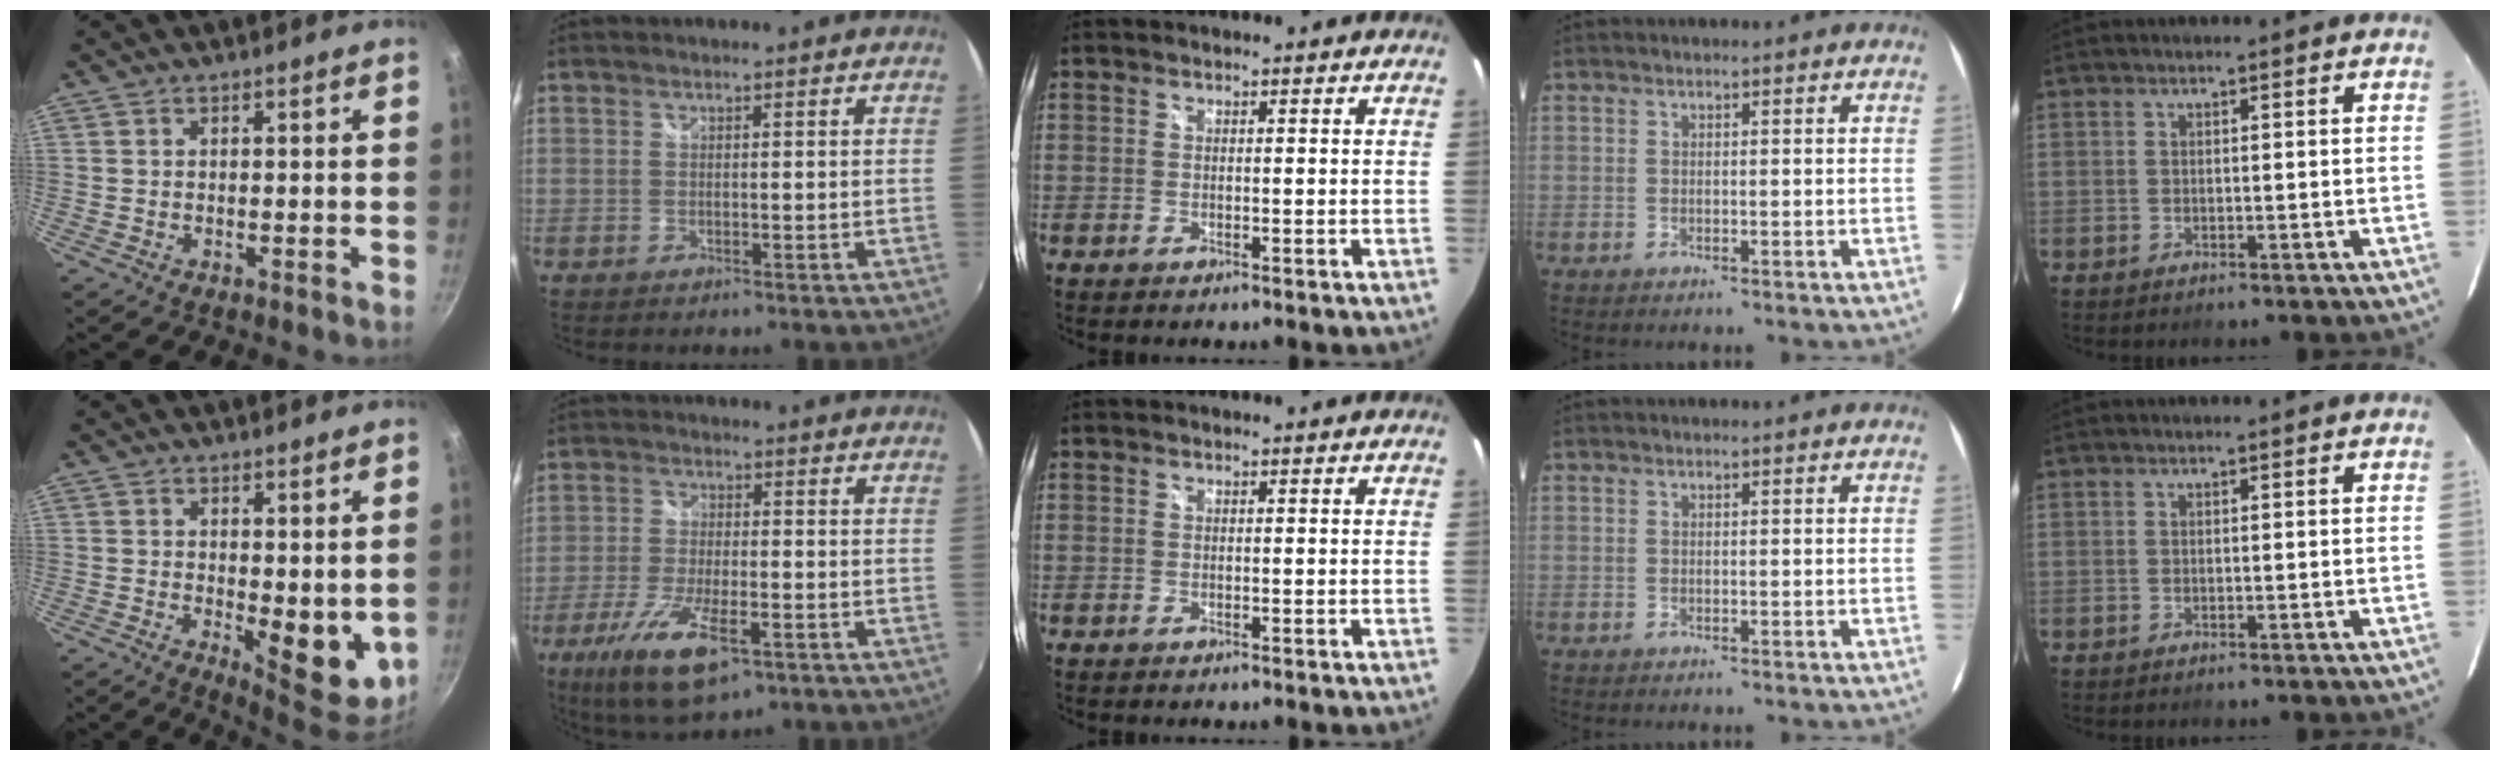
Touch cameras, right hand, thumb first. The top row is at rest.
{"thumb": {"total": 10.3, "force": [0.2, 4.8, 9.1], "torque": [-0.085, -0.013, 0.016]}, "index": {"total": 13.0, "force": [-6.9, 4.5, 10.0], "torque": [-0.217, -0.037, -0.126]}}